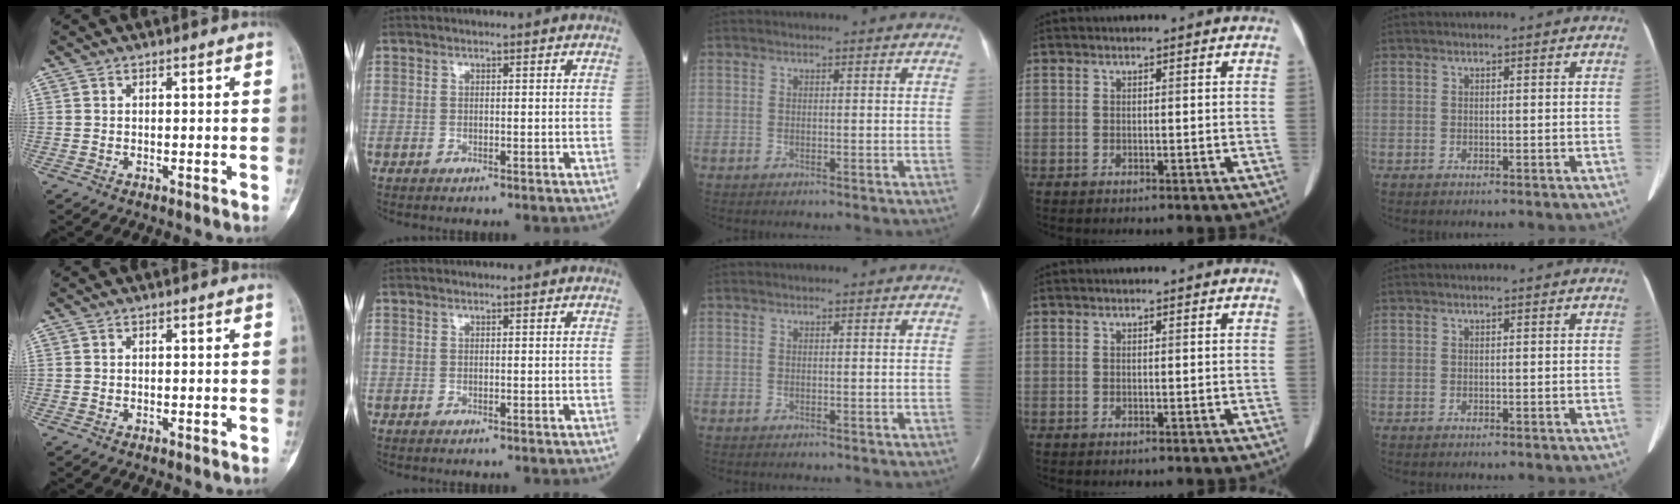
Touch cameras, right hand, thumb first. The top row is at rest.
{}